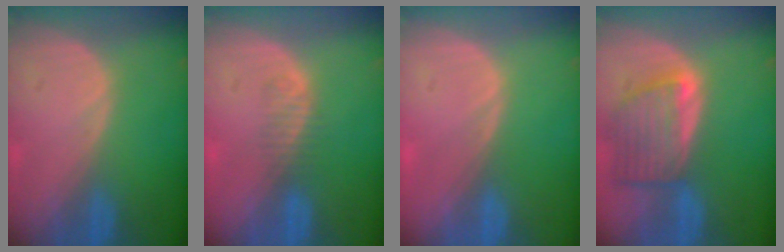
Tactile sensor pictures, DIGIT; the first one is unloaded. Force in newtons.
{"total": 1.9, "press": 1.6, "slide": 1.0}
{"total": 0.5, "press": 0.1, "slide": 0.5}
{"total": 7.7, "press": 7.0, "slide": 3.2}